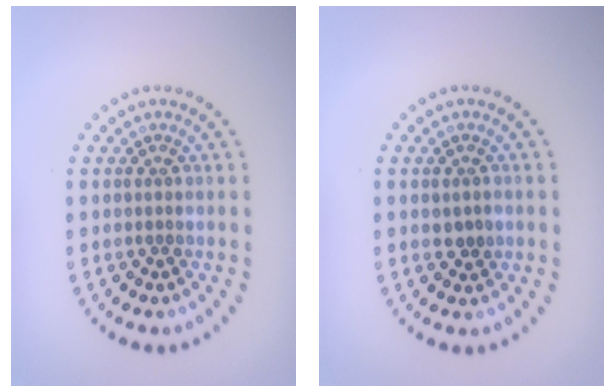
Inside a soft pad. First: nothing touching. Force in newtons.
{"total": 1.3, "press": 1.3, "slide": 0.1}